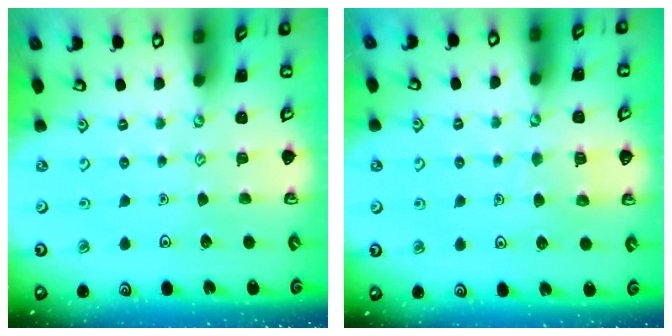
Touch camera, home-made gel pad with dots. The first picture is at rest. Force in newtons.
{"total": 4.5, "press": 4.5, "slide": 0.4}